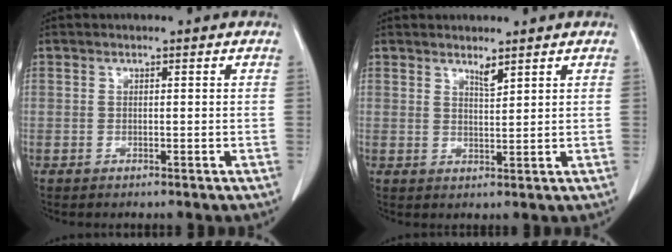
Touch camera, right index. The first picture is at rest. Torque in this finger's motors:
{"motor_torque": [0.00, 0.01, 0.02, 0.00]}